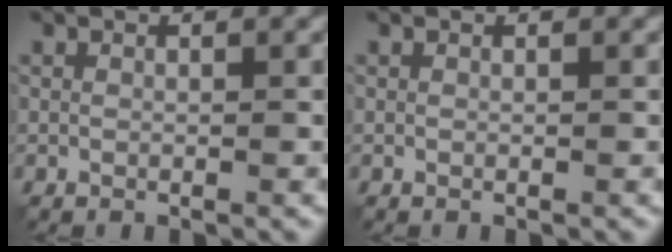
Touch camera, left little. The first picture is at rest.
{"total": 0.0}